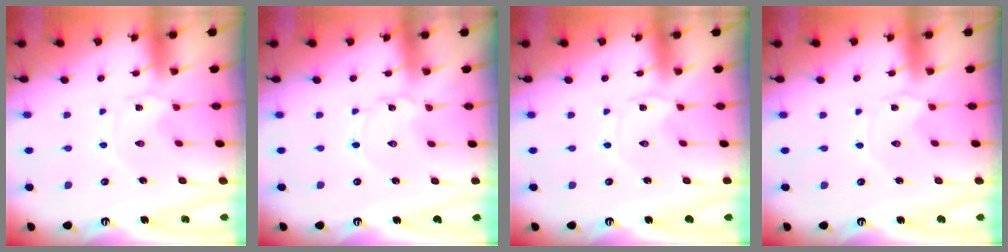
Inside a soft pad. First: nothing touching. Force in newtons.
{"total": 2.3, "press": 2.3, "slide": 0.2}
{"total": 0.7, "press": 0.7, "slide": 0.1}
{"total": 0.0}